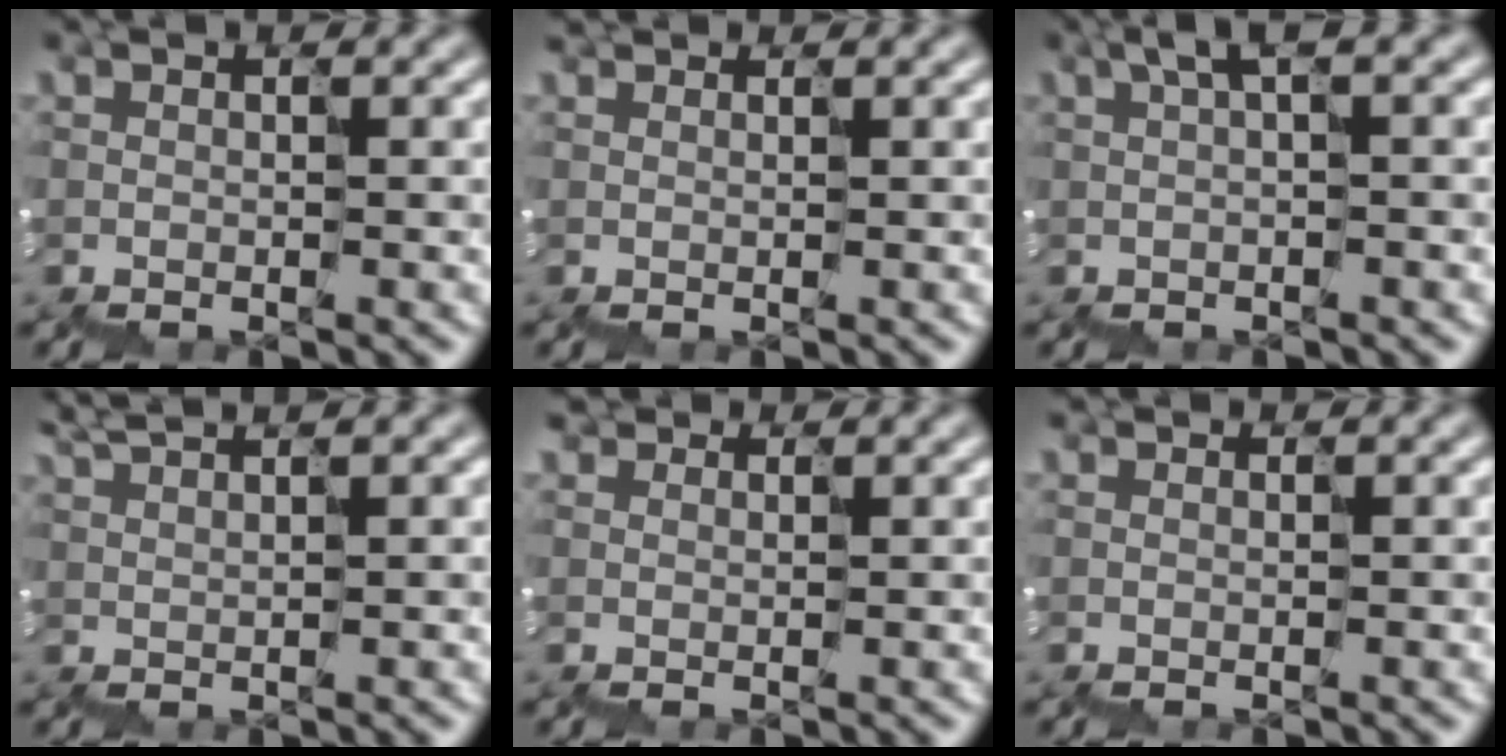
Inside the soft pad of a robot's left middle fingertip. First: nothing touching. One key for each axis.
{"total": 0.6, "fx": 0.5, "fy": 0.2, "fz": 0.1, "tx": 0.004, "ty": 0.008, "tz": 0.005}
{"total": 0.7, "fx": 0.4, "fy": -0.3, "fz": 0.4, "tx": -0.028, "ty": 0.006, "tz": 0.006}
{"total": 2.6, "fx": 2.4, "fy": 0.3, "fz": 1.1, "tx": -0.029, "ty": 0.011, "tz": 0.044}
{"total": 0.9, "fx": 0.8, "fy": 0.1, "fz": -0.4, "tx": 0.007, "ty": 0.006, "tz": 0.013}
{"total": 0.0}